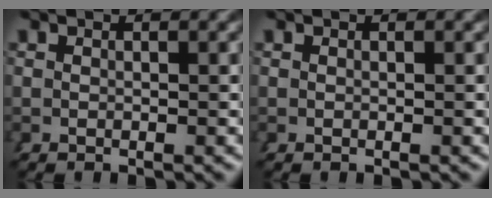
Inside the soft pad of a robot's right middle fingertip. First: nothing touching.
{"total": 0.0}